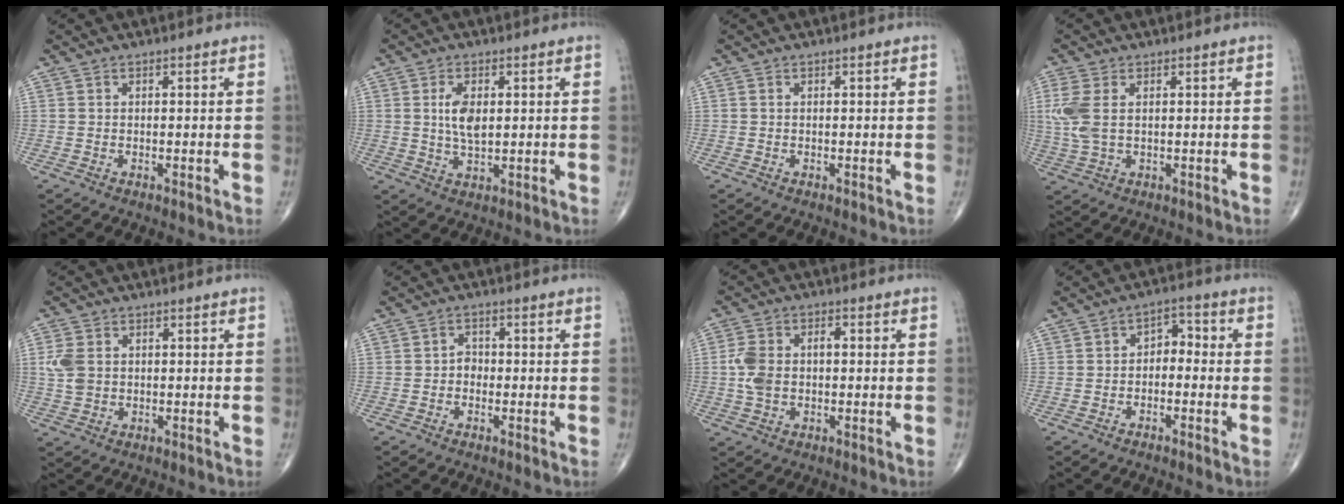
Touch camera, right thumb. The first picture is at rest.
{"total": 5.4, "force": [1.0, 2.7, 4.6], "torque": [-0.087, -0.006, 0.020]}
{"total": 0.0}
{"total": 6.3, "force": [1.0, 3.6, 5.1], "torque": [-0.143, 0.007, 0.026]}
{"total": 4.4, "force": [0.6, 3.3, 2.9], "torque": [-0.064, 0.002, 0.014]}
{"total": 1.9, "force": [-0.6, 1.6, 0.9], "torque": [0.002, 0.008, -0.016]}
{"total": 7.0, "force": [-0.1, 4.5, 5.3], "torque": [-0.113, 0.023, -0.003]}
{"total": 3.9, "force": [-1.0, 2.7, 2.7], "torque": [-0.024, 0.030, -0.028]}